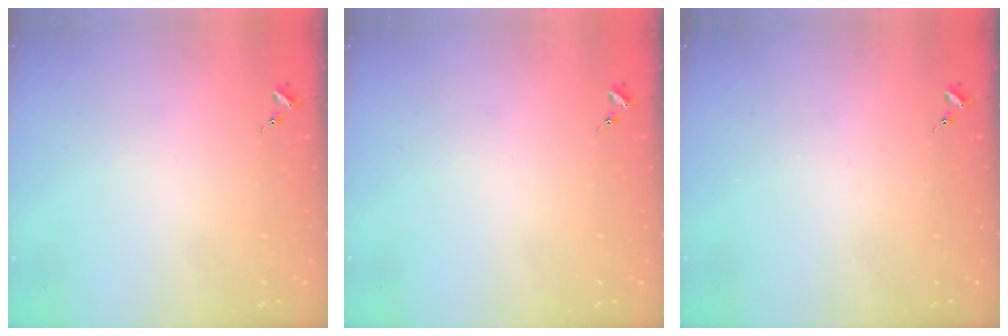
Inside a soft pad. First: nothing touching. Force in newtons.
{"total": 0.0}
{"total": 0.0}